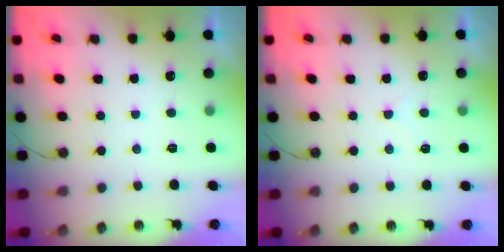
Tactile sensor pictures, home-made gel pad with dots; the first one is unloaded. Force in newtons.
{"total": 5.3, "press": 5.3, "slide": 0.7}